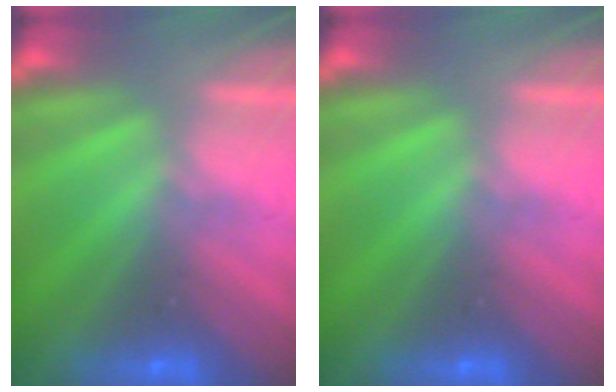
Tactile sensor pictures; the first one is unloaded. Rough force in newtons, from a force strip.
{"total": 0.0}